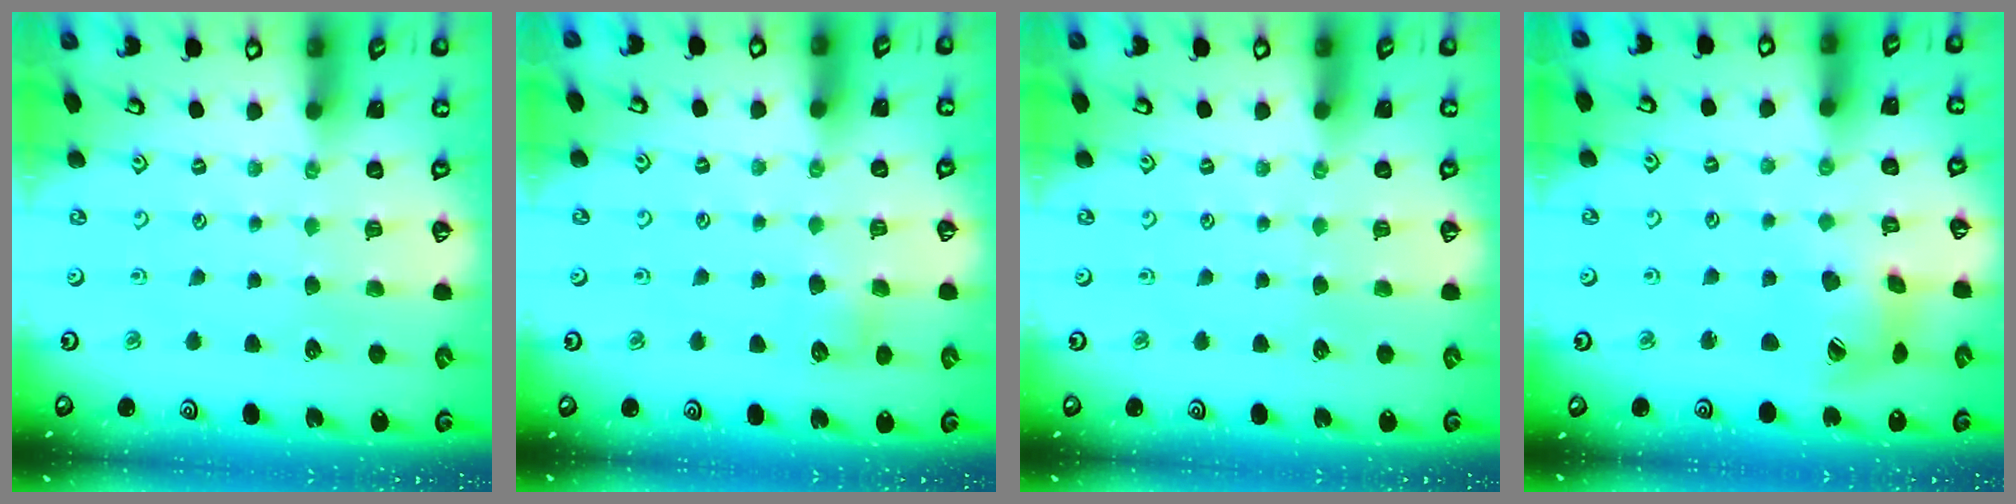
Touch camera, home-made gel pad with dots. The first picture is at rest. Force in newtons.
{"total": 4.6, "press": 4.6, "slide": 0.6}
{"total": 0.0}
{"total": 10.8, "press": 10.7, "slide": 1.2}